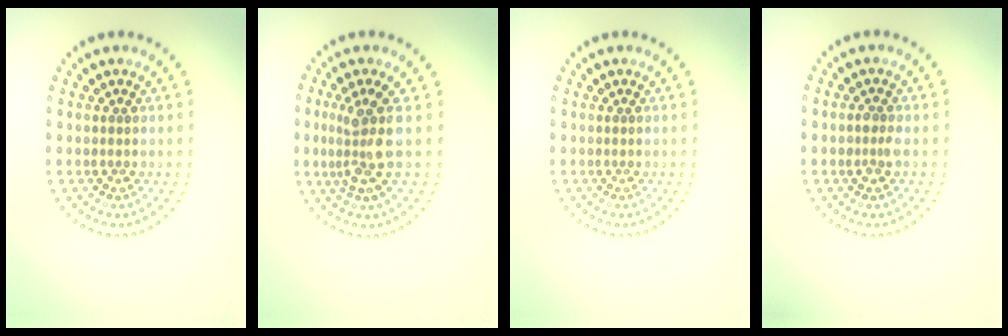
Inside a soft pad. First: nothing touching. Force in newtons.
{"total": 3.5, "press": 2.8, "slide": 2.1}
{"total": 0.0}
{"total": 0.9, "press": 0.9, "slide": 0.2}